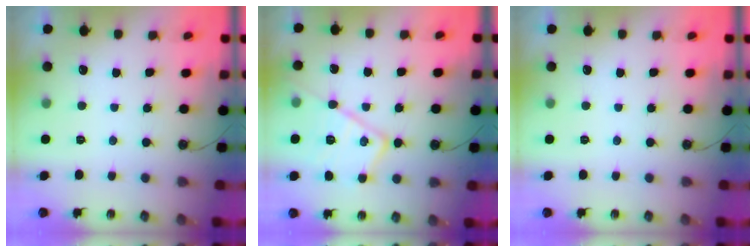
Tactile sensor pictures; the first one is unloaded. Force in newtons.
{"total": 16.7, "press": 16.6, "slide": 1.1}
{"total": 0.0}